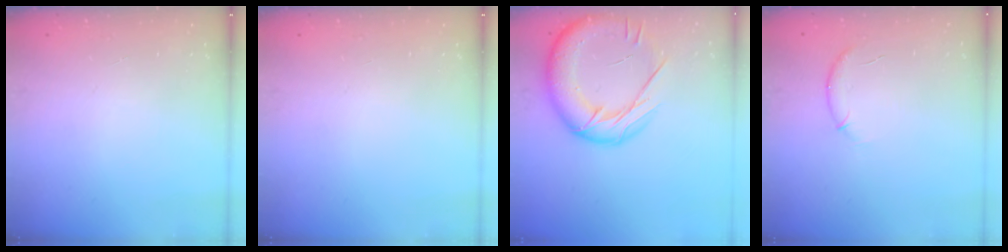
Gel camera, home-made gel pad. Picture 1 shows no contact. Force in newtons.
{"total": 0.0}
{"total": 22.3, "press": 22.0, "slide": 3.7}
{"total": 6.4, "press": 6.3, "slide": 1.0}